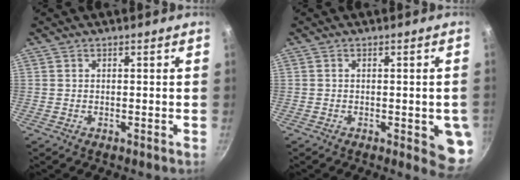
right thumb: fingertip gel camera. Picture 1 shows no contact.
{"total": 7.3, "force": [-1.6, 2.5, 6.7], "torque": [-0.052, 0.000, -0.017]}